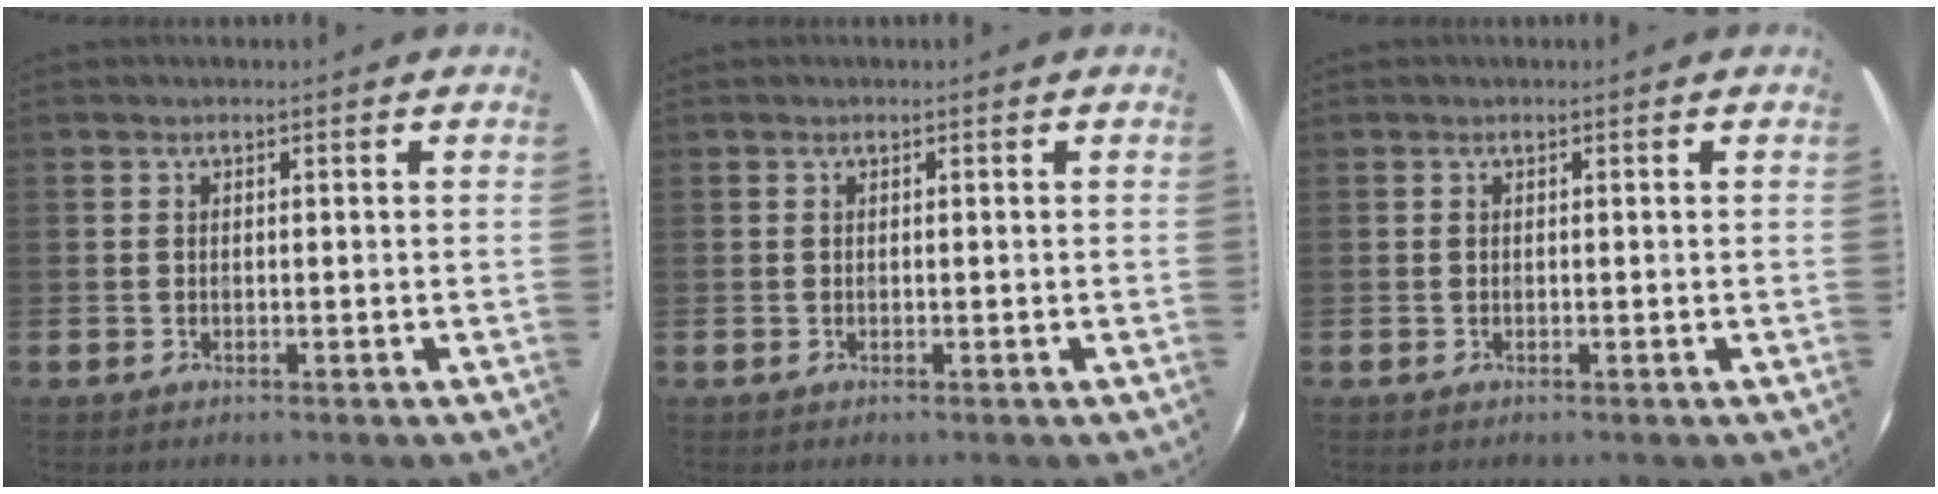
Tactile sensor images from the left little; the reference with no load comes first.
{"total": 0.0}
{"total": 0.0}